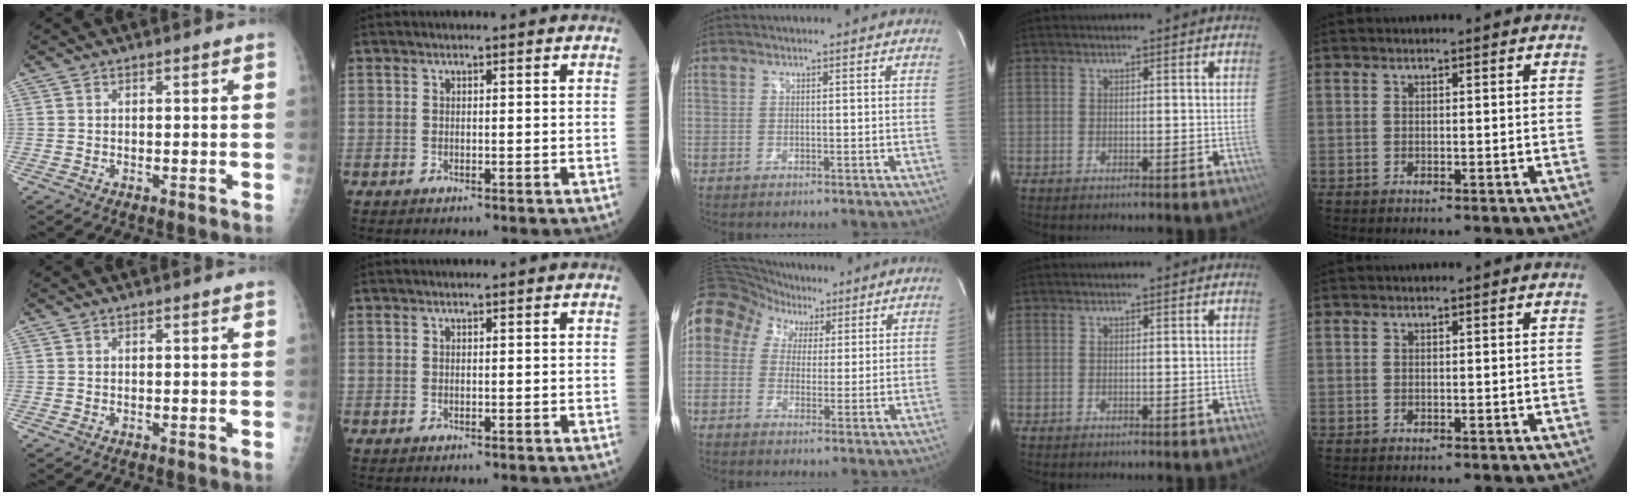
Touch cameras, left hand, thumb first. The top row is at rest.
{"middle": {"total": 14.0, "force": [6.1, 11.4, 5.4], "torque": [-0.126, 0.088, 0.110]}}